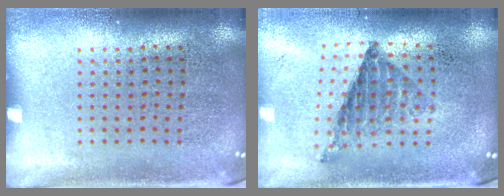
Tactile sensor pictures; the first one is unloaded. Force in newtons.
{"total": 0.8, "press": 0.8, "slide": 0.0}